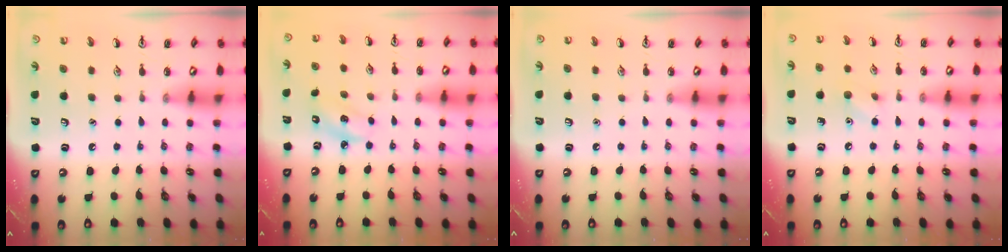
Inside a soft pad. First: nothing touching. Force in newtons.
{"total": 3.0, "press": 3.0, "slide": 0.5}
{"total": 0.0}
{"total": 6.3, "press": 6.0, "slide": 2.0}